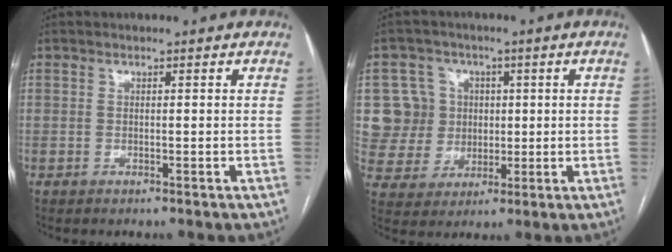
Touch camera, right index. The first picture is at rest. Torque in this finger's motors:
{"motor_torque": [-0.12, 0.04, 0.02, 0.00]}